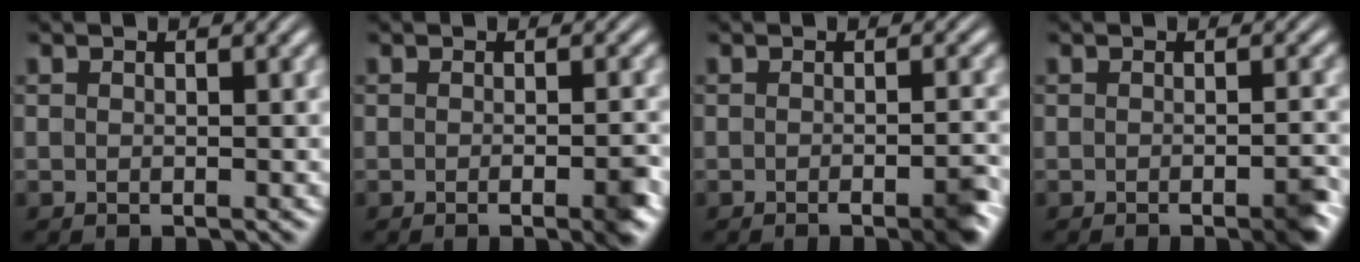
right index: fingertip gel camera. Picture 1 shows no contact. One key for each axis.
{"total": 2.0, "fx": -1.2, "fy": 0.2, "fz": 1.6, "tx": -0.020, "ty": 0.004, "tz": -0.024}
{"total": 2.7, "fx": -1.7, "fy": 0.4, "fz": 2.0, "tx": -0.024, "ty": 0.001, "tz": -0.031}
{"total": 2.3, "fx": -1.4, "fy": 0.3, "fz": 1.7, "tx": -0.021, "ty": 0.002, "tz": -0.027}